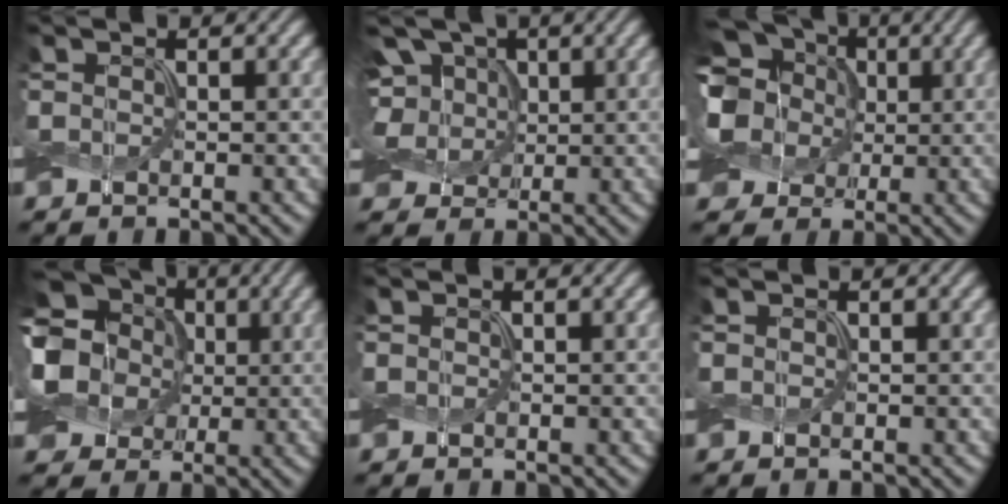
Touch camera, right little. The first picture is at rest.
{"total": 10.2, "force": [3.2, 7.7, 5.9], "torque": [-0.109, 0.033, 0.026]}
{"total": 10.8, "force": [2.2, 9.0, 5.7], "torque": [-0.151, 0.047, 0.003]}
{"total": 14.9, "force": [2.6, 13.0, 6.7], "torque": [-0.189, 0.044, 0.015]}
{"total": 0.0}
{"total": 0.0}